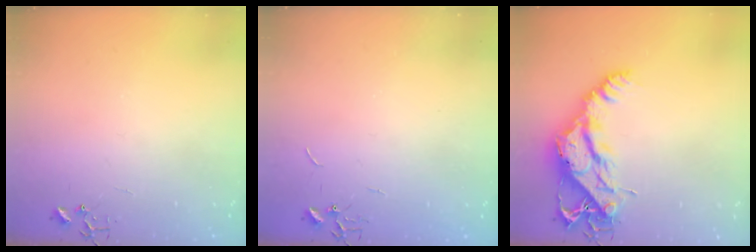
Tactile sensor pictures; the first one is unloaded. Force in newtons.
{"total": 0.6, "press": 0.6, "slide": 0.1}
{"total": 14.0, "press": 13.9, "slide": 1.4}